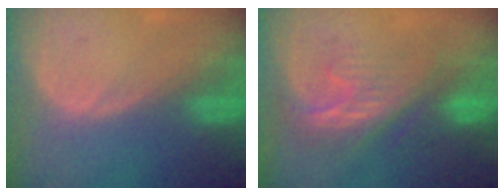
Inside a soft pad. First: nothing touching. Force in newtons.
{"total": 7.8, "press": 7.6, "slide": 1.4}